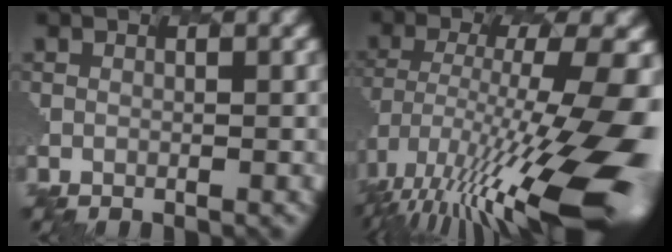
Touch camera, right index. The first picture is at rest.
{"total": 15.4, "force": [-5.3, 4.1, 13.8], "torque": [-0.258, -0.012, -0.079]}